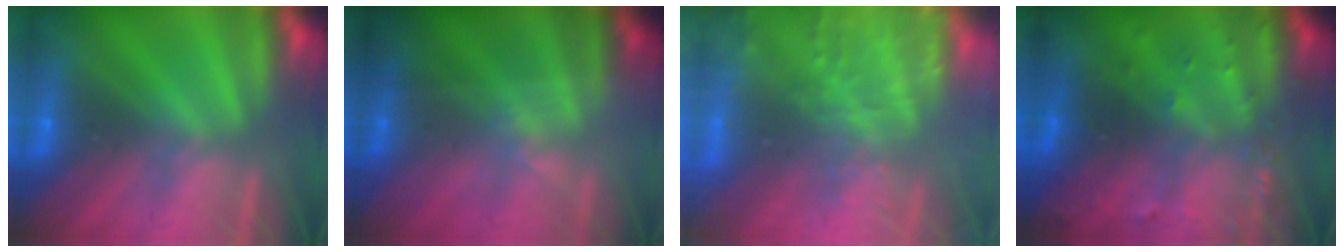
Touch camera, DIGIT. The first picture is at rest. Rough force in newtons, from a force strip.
{"total": 1.6}
{"total": 7.4}
{"total": 7.4}